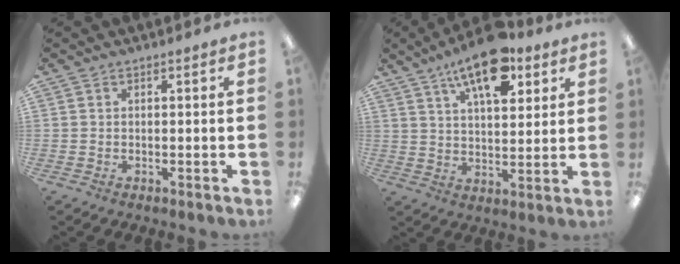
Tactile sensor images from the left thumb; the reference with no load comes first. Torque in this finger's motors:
{"motor_torque": [0.29, 0.46, 1.82, -0.95, 0.31]}